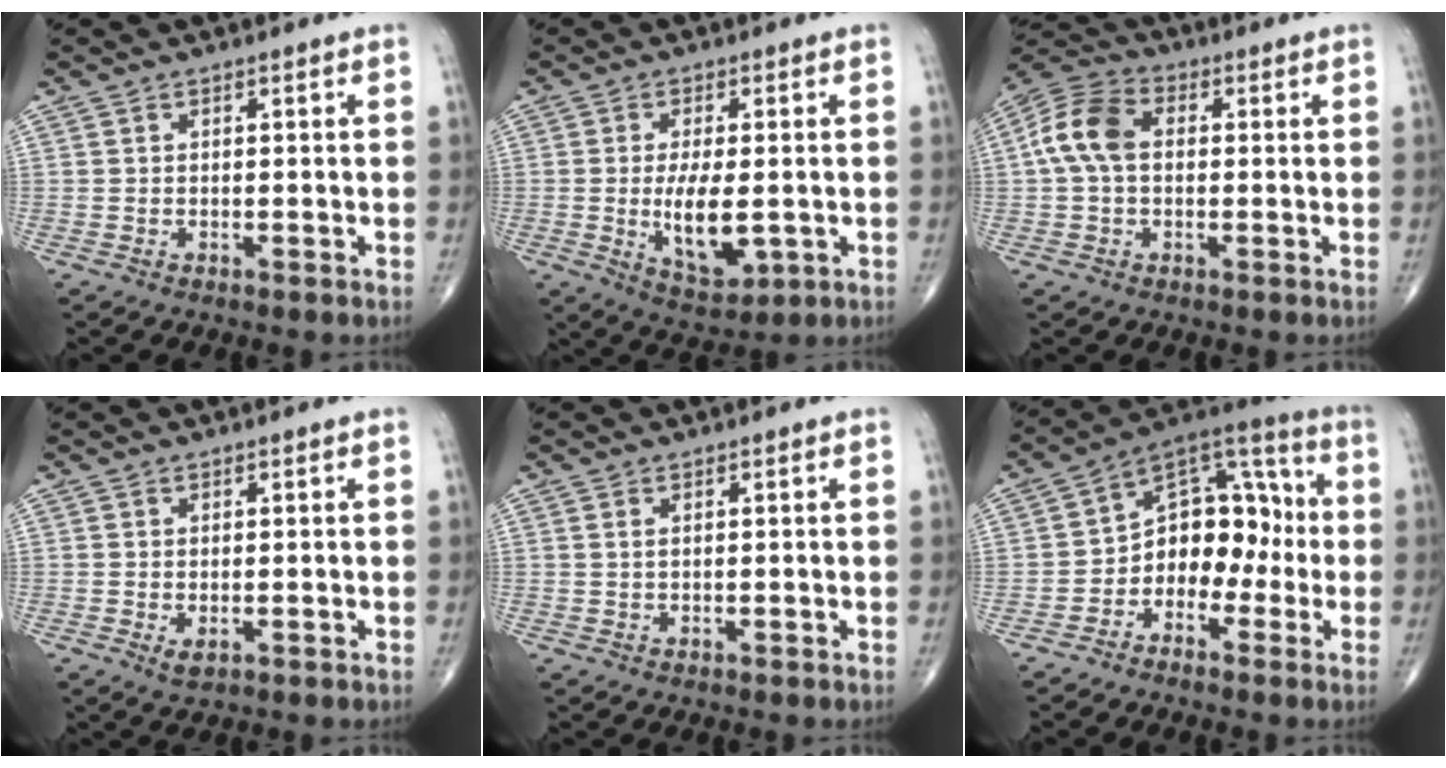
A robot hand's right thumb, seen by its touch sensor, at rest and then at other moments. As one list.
[{"total": 9.8, "force": [-1.2, 4.3, 8.7], "torque": [-0.139, -0.017, -0.012]}, {"total": 9.6, "force": [0.7, 6.4, 7.1], "torque": [-0.147, 0.029, 0.004]}, {"total": 1.8, "force": [-0.4, 0.9, 1.5], "torque": [-0.024, -0.005, -0.002]}, {"total": 0.8, "force": [0.3, 0.3, 0.6], "torque": [-0.014, 0.005, 0.008]}, {"total": 12.9, "force": [-2.4, 9.0, 8.9], "torque": [-0.092, 0.056, -0.055]}]